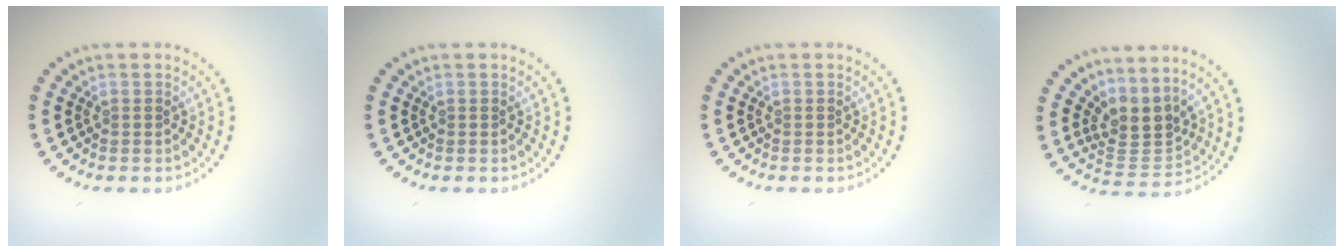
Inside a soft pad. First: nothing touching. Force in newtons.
{"total": 0.0}
{"total": 0.0}
{"total": 3.3, "press": 2.4, "slide": 2.3}